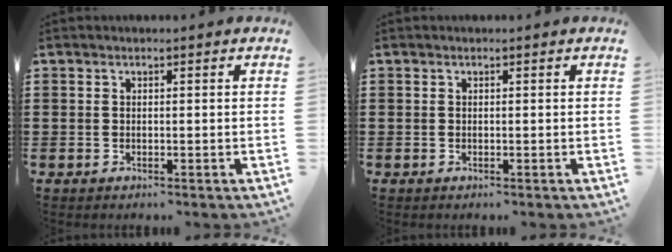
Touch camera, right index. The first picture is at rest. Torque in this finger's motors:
{"motor_torque": [-0.14, 0.54, 0.00, -0.01]}